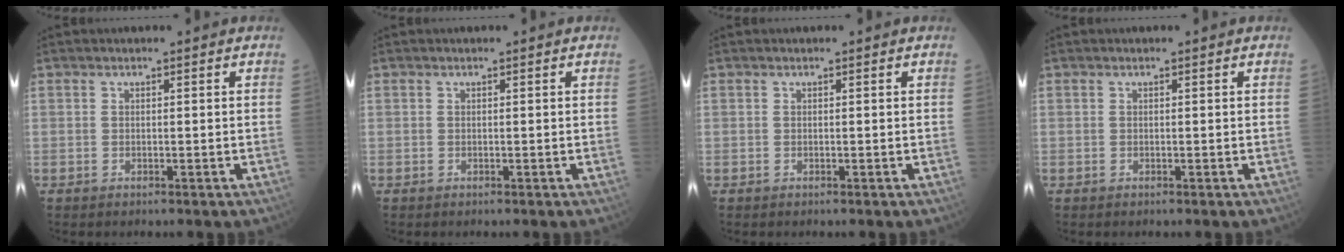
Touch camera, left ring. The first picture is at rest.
{"total": 0.0}
{"total": 0.0}
{"total": 0.0}